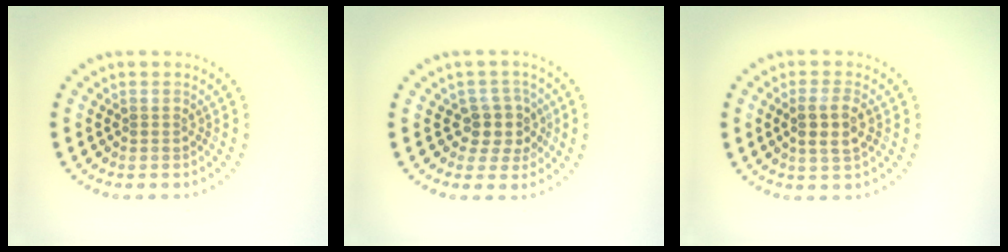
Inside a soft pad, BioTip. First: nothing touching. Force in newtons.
{"total": 2.9, "press": 2.4, "slide": 1.6}
{"total": 2.8, "press": 2.7, "slide": 0.8}